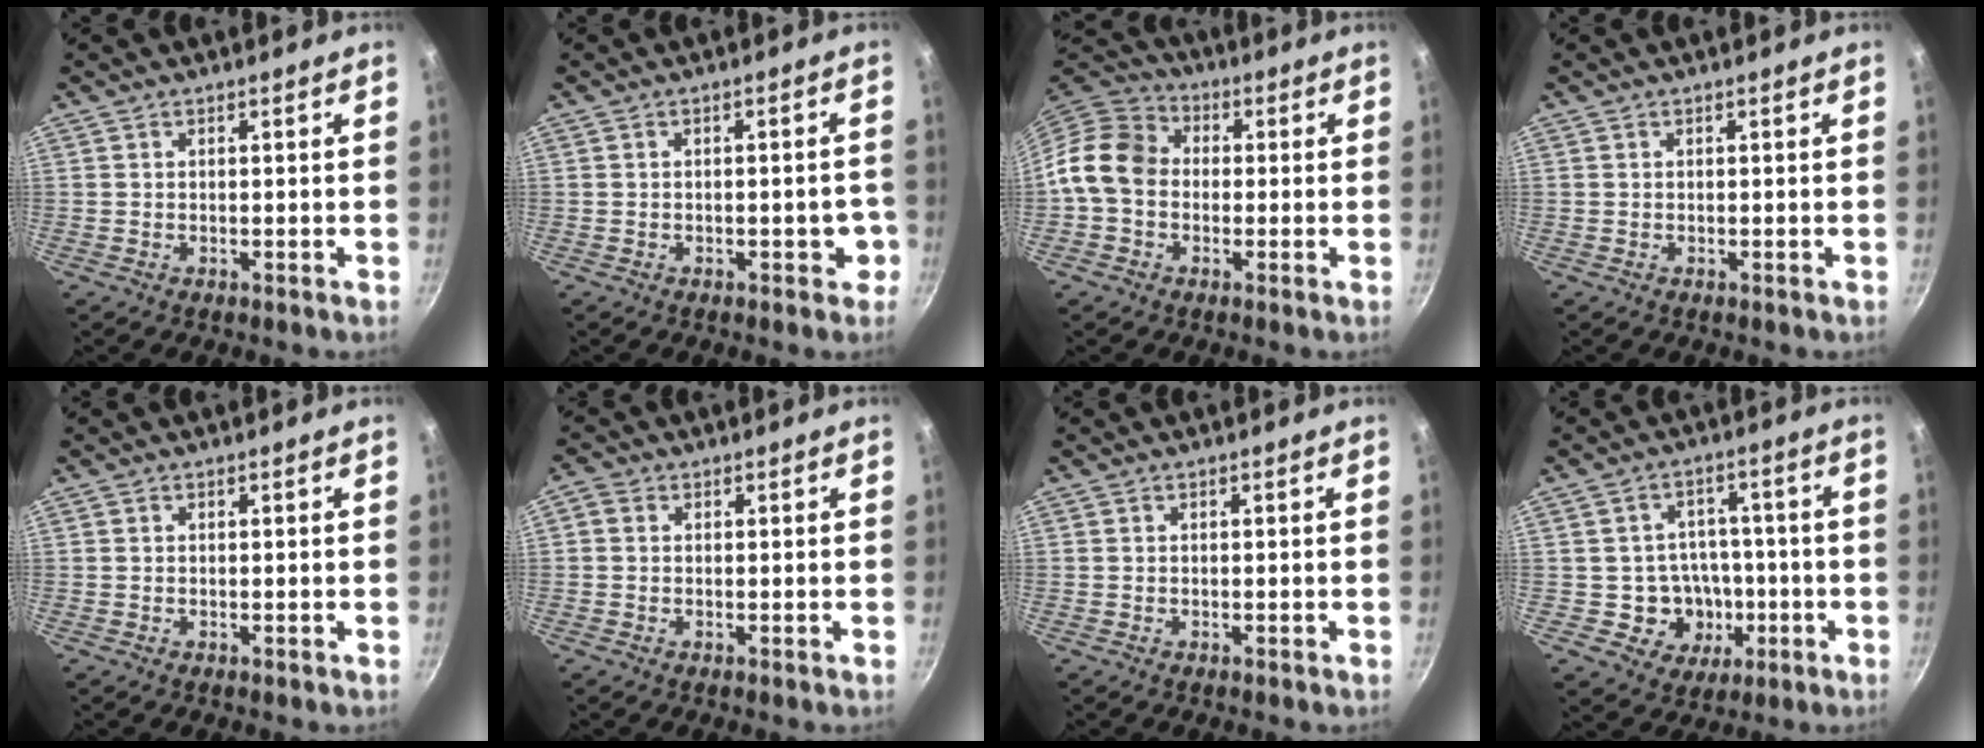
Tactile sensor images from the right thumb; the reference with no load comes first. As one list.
[{"total": 3.8, "force": [-1.3, 1.8, 3.0], "torque": [-0.016, 0.013, -0.019]}, {"total": 11.0, "force": [-0.6, 8.9, 6.3], "torque": [-0.086, 0.026, -0.036]}, {"total": 0.0}, {"total": 0.0}, {"total": 1.9, "force": [0.2, 1.6, 1.0], "torque": [-0.024, 0.009, -0.004]}, {"total": 0.0}, {"total": 9.4, "force": [-2.0, 8.7, 3.0], "torque": [0.003, 0.027, -0.026]}]